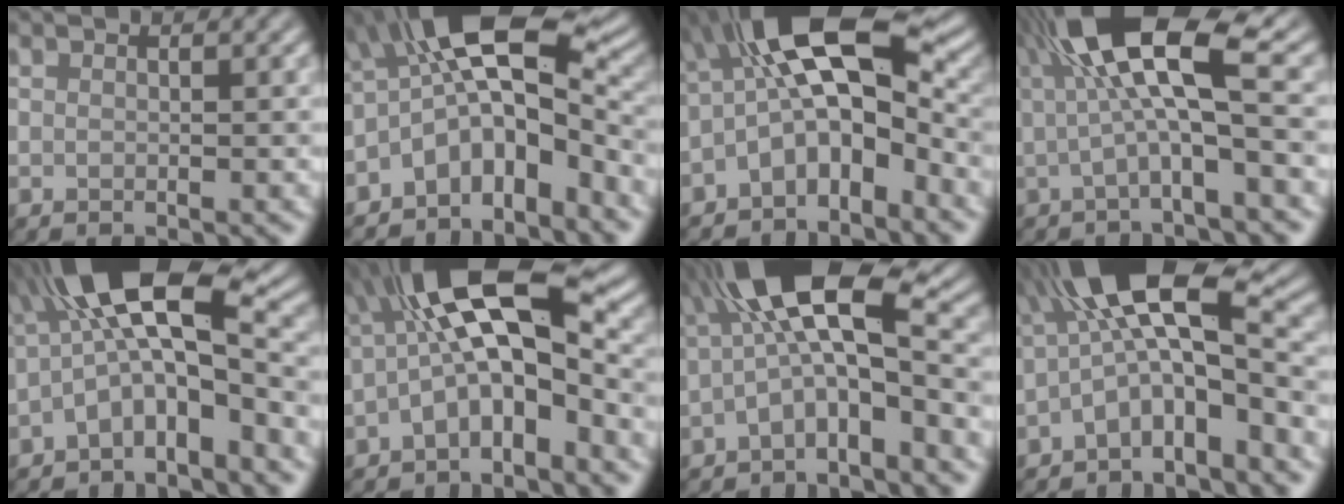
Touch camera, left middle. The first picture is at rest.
{"total": 8.9, "force": [-2.3, 4.1, 7.5], "torque": [-0.111, 0.022, -0.055]}
{"total": 9.3, "force": [-1.1, 4.2, 8.2], "torque": [-0.133, 0.028, -0.041]}
{"total": 9.1, "force": [1.9, 2.4, 8.5], "torque": [-0.150, 0.014, 0.026]}
{"total": 9.5, "force": [-1.7, 3.4, 8.7], "torque": [-0.140, 0.027, -0.048]}
{"total": 9.4, "force": [-1.1, 3.2, 8.7], "torque": [-0.148, 0.029, -0.038]}
{"total": 8.5, "force": [-1.0, 2.7, 8.0], "torque": [-0.132, 0.031, -0.038]}
{"total": 9.3, "force": [-1.9, 3.1, 8.6], "torque": [-0.134, 0.028, -0.049]}